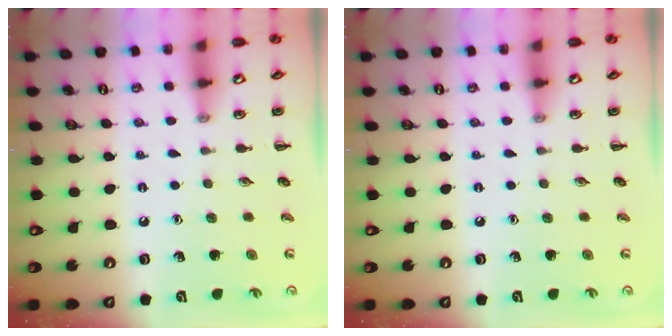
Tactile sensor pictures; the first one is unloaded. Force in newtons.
{"total": 0.0}